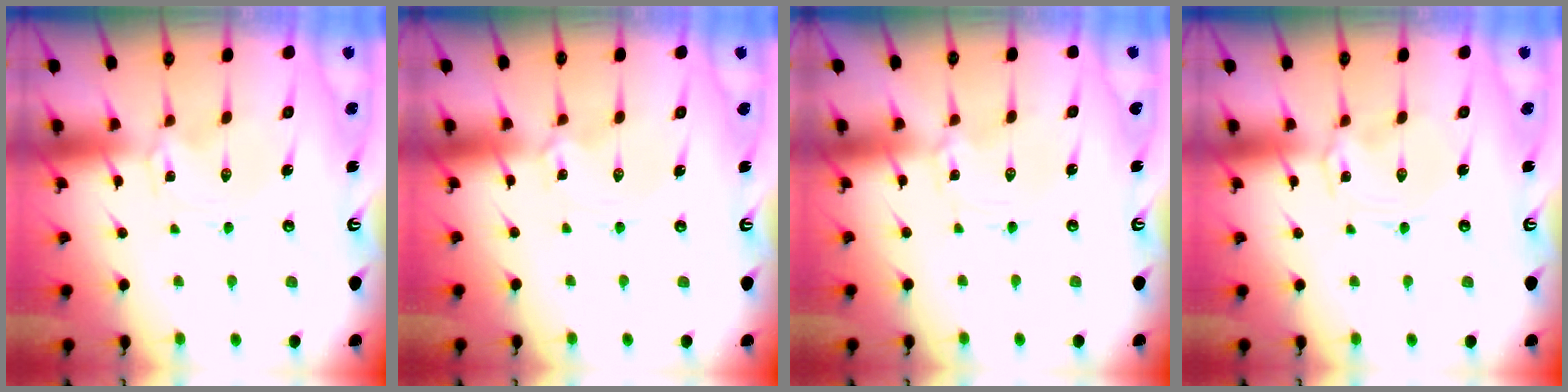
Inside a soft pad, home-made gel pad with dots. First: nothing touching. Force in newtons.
{"total": 1.7, "press": 1.7, "slide": 0.2}
{"total": 1.2, "press": 1.2, "slide": 0.3}
{"total": 0.6, "press": 0.6, "slide": 0.2}